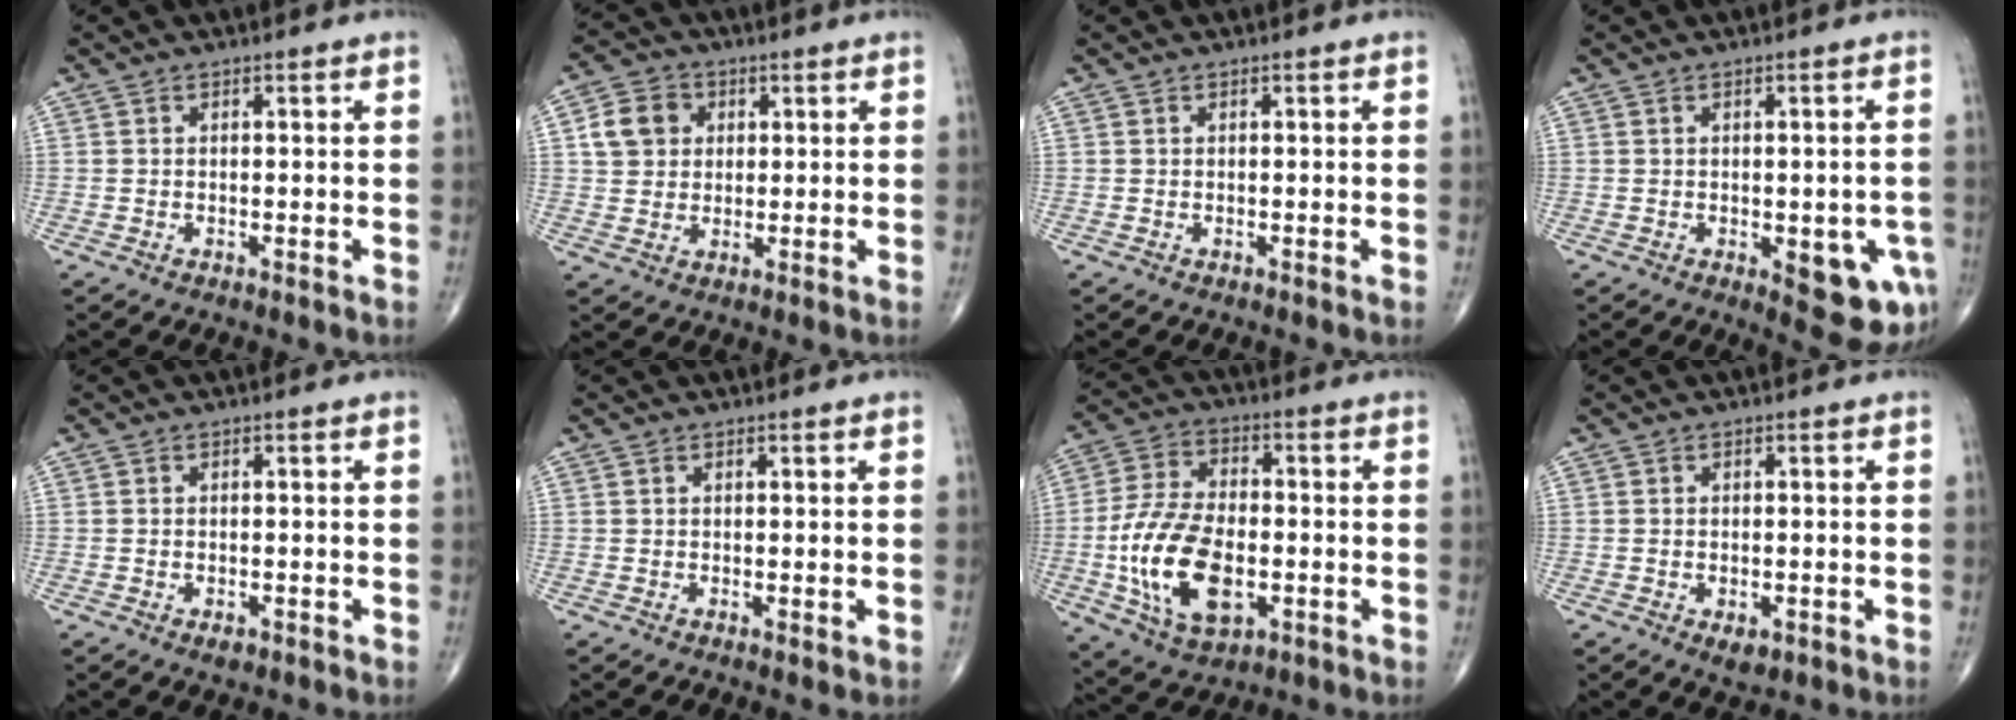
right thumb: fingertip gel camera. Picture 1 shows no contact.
{"total": 7.3, "force": [1.8, 6.2, 3.3], "torque": [-0.040, 0.002, 0.027]}
{"total": 0.0}
{"total": 9.6, "force": [-2.9, 4.0, 8.2], "torque": [-0.074, -0.003, -0.025]}
{"total": 1.6, "force": [-0.8, 0.9, 1.1], "torque": [-0.015, 0.002, -0.008]}
{"total": 0.7, "force": [0.0, 0.2, 0.6], "torque": [-0.010, -0.004, 0.000]}
{"total": 17.5, "force": [-3.5, 9.8, 14.0], "torque": [-0.262, 0.007, -0.057]}
{"total": 3.0, "force": [-1.2, 1.7, 2.2], "torque": [-0.031, 0.001, -0.010]}